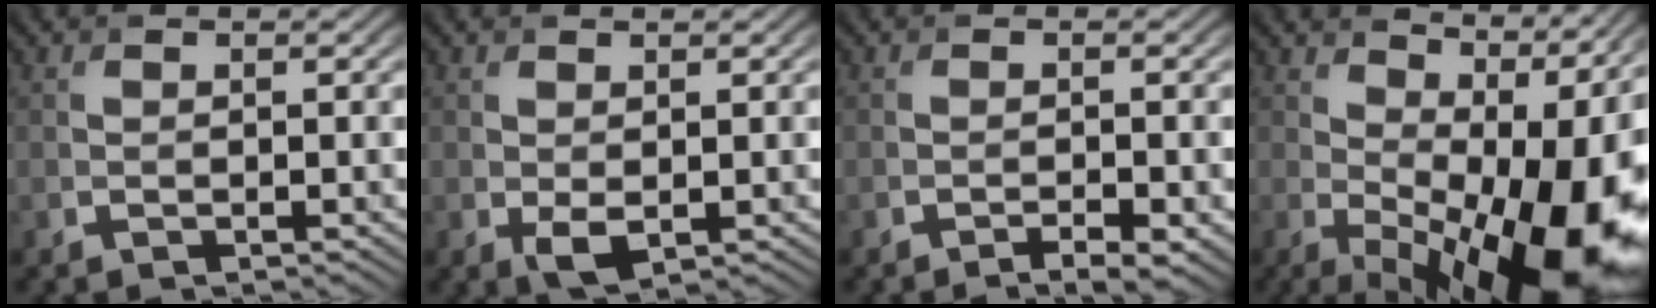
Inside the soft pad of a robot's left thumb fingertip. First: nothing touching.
{"total": 1.8, "force": [-0.3, 1.0, 1.5], "torque": [-0.036, -0.008, -0.001]}
{"total": 2.6, "force": [-1.7, 0.5, 2.0], "torque": [-0.030, 0.001, -0.027]}
{"total": 16.4, "force": [0.1, 8.3, 14.2], "torque": [-0.175, -0.021, 0.036]}